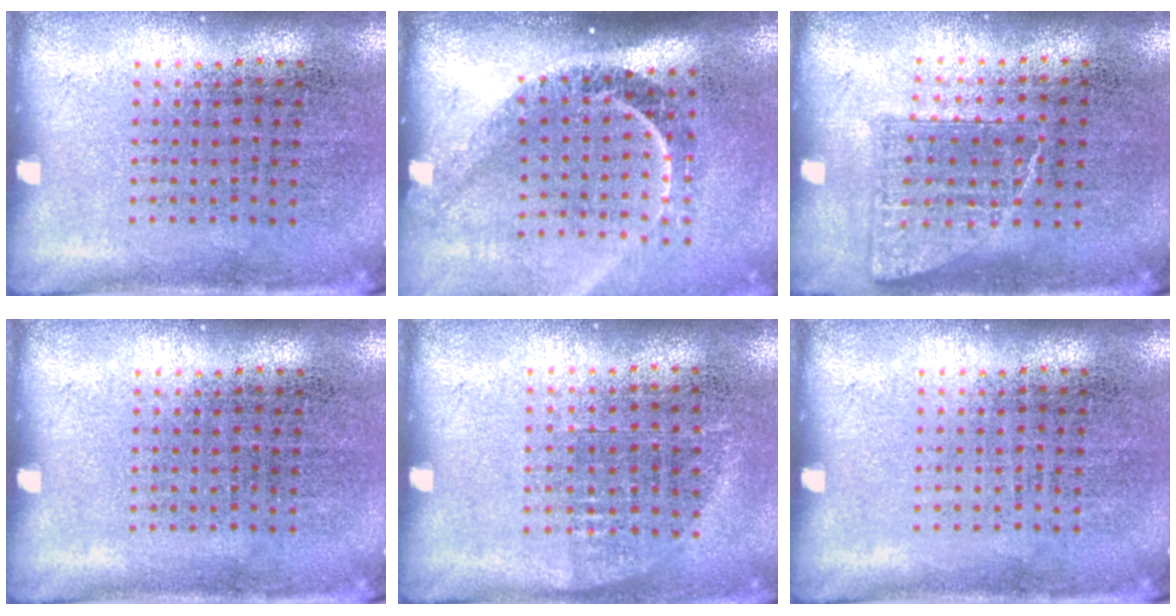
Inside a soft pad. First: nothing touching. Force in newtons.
{"total": 2.3, "press": 1.6, "slide": 1.6}
{"total": 0.7, "press": 0.6, "slide": 0.3}
{"total": 0.0}
{"total": 0.7, "press": 0.6, "slide": 0.4}
{"total": 0.0}